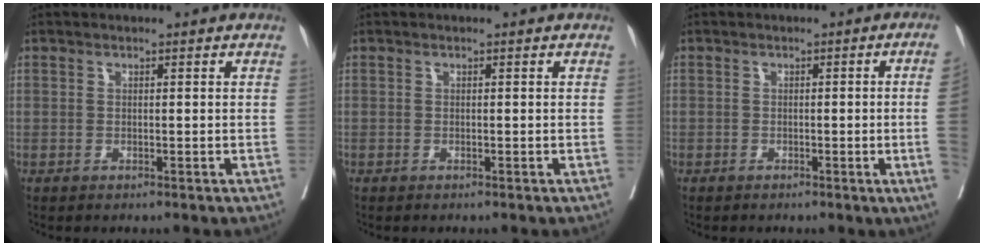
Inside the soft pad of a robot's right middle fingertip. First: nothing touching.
{"total": 0.0}
{"total": 4.5, "force": [-0.6, -1.7, 4.1], "torque": [-0.040, -0.007, -0.009]}